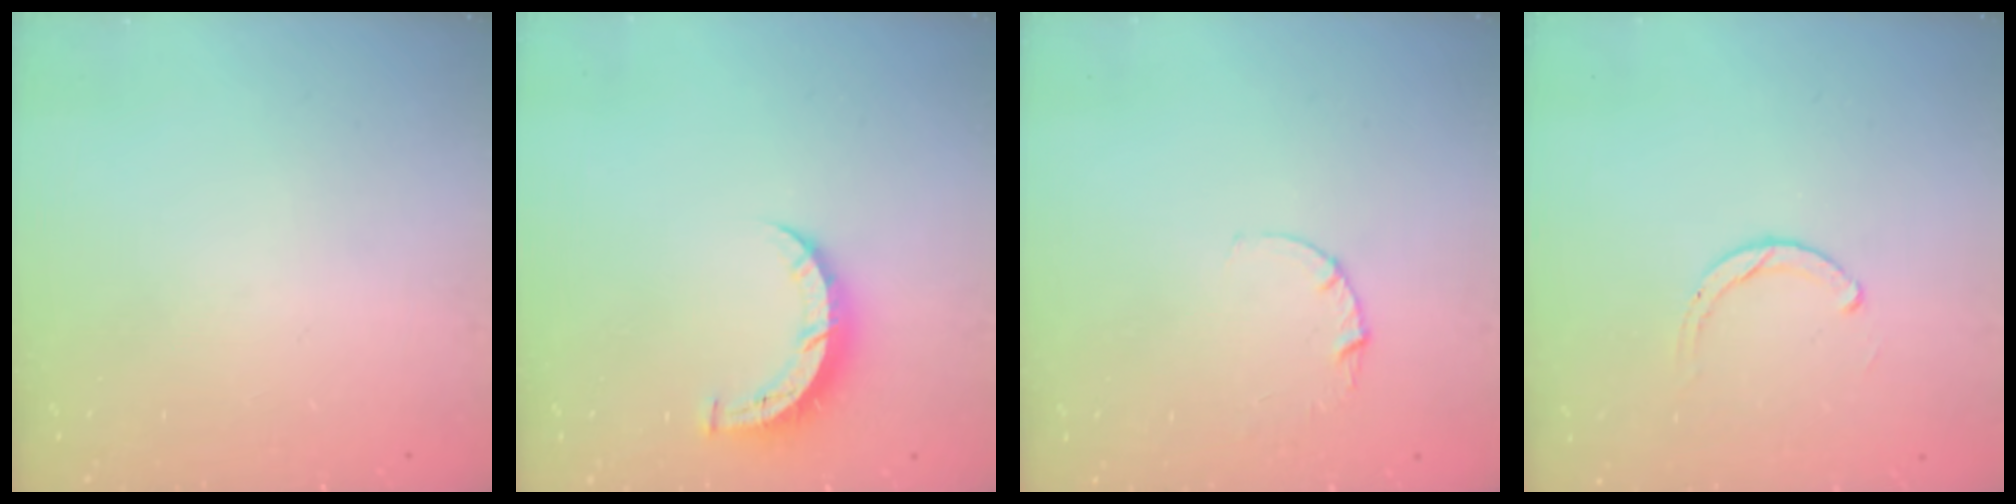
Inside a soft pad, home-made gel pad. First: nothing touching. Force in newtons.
{"total": 6.7, "press": 6.7, "slide": 0.6}
{"total": 2.8, "press": 2.8, "slide": 0.3}
{"total": 1.8, "press": 1.8, "slide": 0.2}